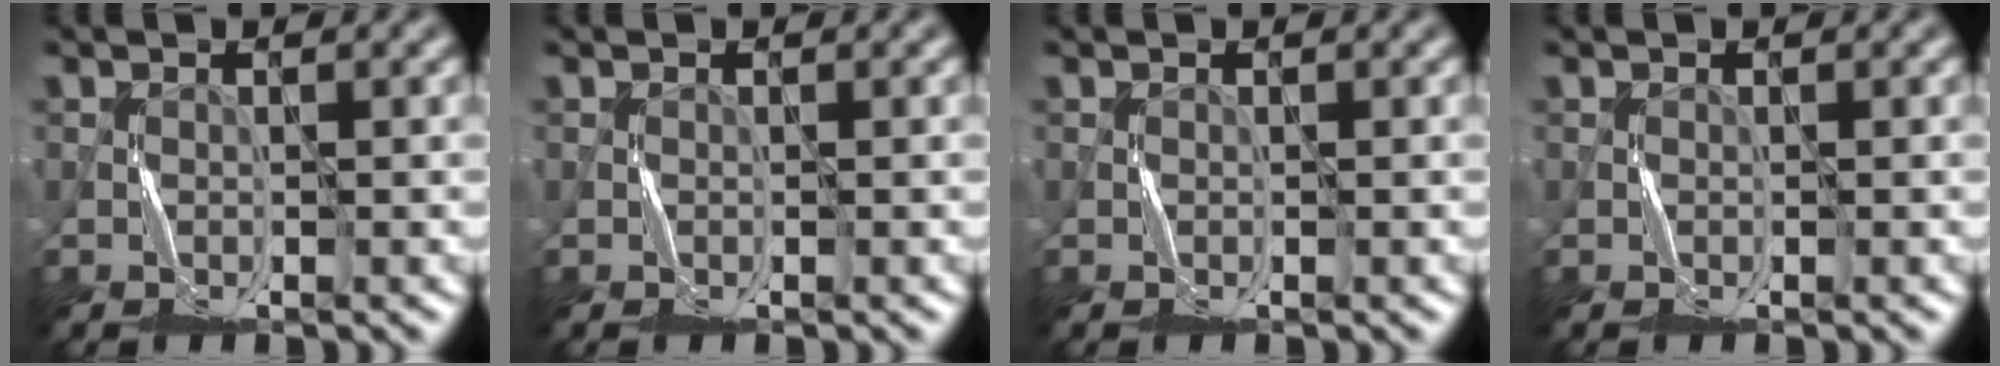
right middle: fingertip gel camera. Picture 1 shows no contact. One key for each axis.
{"total": 0.0}
{"total": 0.0}
{"total": 0.0}